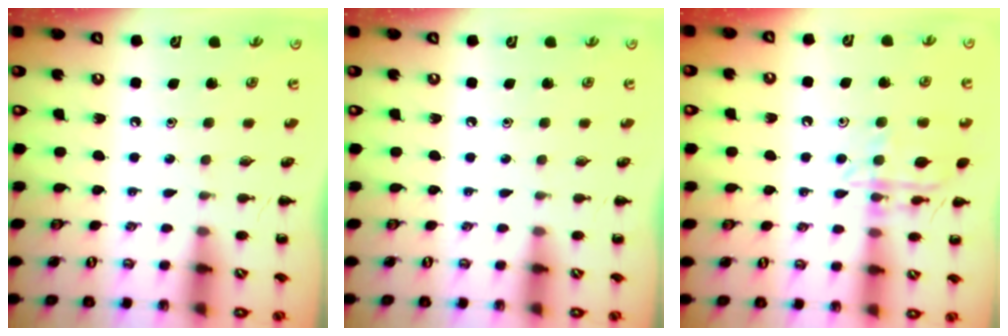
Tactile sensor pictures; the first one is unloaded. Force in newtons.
{"total": 0.0}
{"total": 13.3, "press": 13.2, "slide": 0.9}